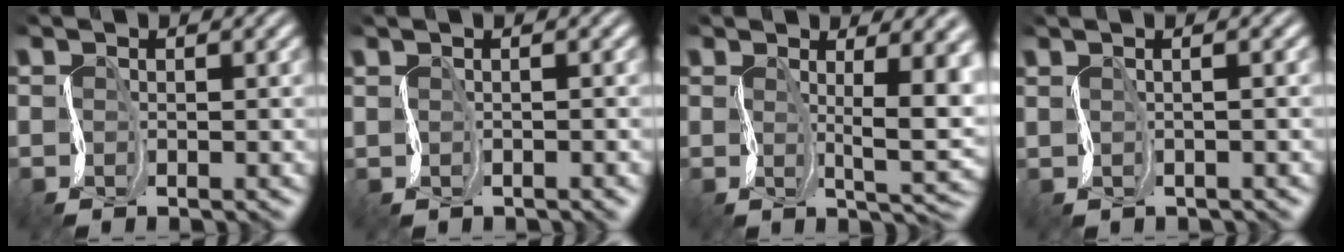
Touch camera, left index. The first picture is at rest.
{"total": 1.6, "force": [0.7, 0.7, 1.2], "torque": [-0.004, 0.009, 0.001]}
{"total": 7.6, "force": [1.1, 2.3, 7.2], "torque": [-0.102, -0.005, 0.025]}
{"total": 2.8, "force": [1.5, 1.4, 1.9], "torque": [-0.014, 0.021, -0.002]}